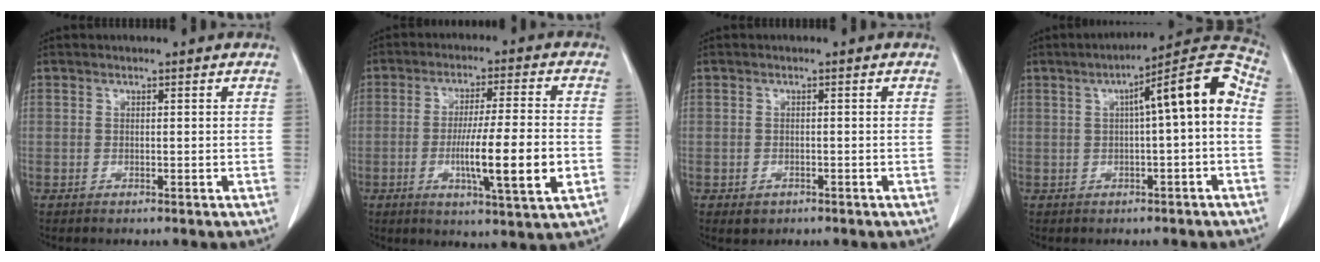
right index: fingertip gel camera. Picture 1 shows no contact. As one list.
[{"total": 12.1, "force": [-2.8, 0.3, 11.8], "torque": [-0.194, -0.011, -0.046]}, {"total": 1.5, "force": [-0.8, 1.1, 0.5], "torque": [-0.010, -0.001, -0.003]}, {"total": 10.2, "force": [0.7, 0.9, 10.1], "torque": [-0.141, 0.035, 0.005]}]